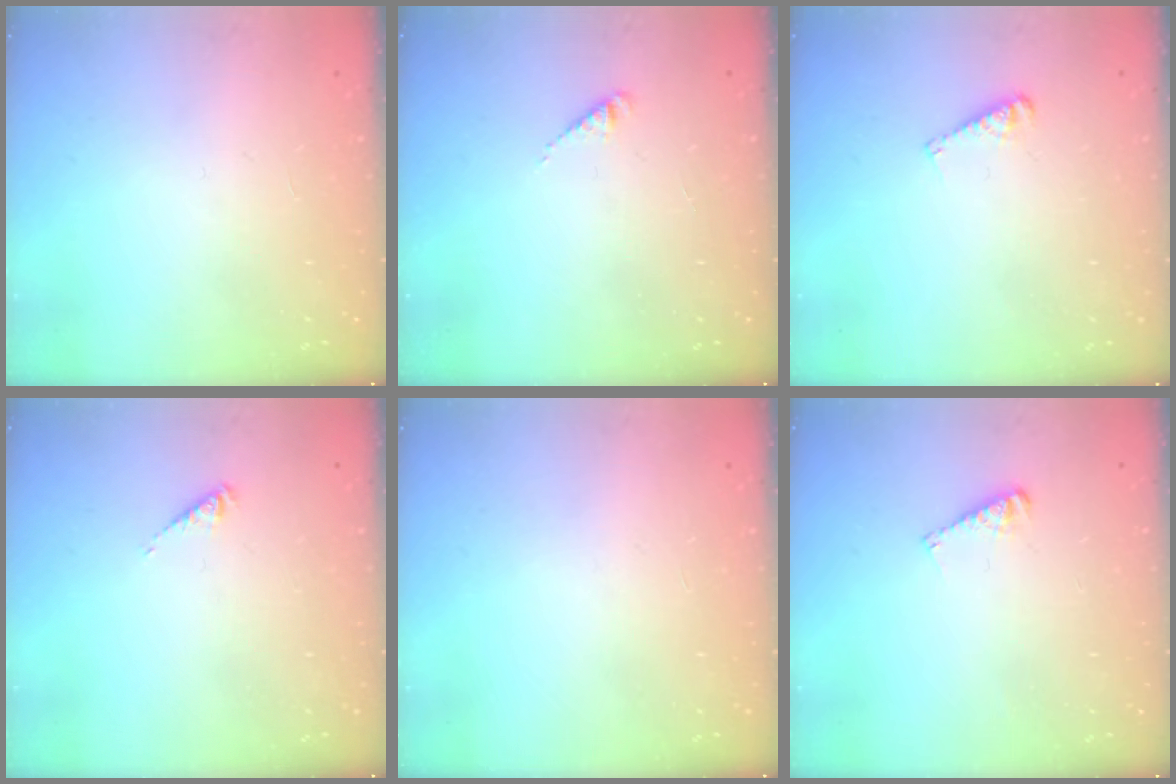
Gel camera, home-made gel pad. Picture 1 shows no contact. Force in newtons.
{"total": 2.3, "press": 2.3, "slide": 0.4}
{"total": 3.9, "press": 3.9, "slide": 0.3}
{"total": 1.1, "press": 1.0, "slide": 0.2}
{"total": 0.0}
{"total": 3.8, "press": 3.8, "slide": 0.6}